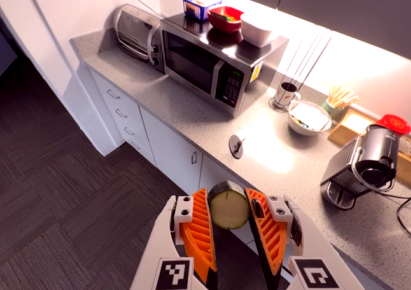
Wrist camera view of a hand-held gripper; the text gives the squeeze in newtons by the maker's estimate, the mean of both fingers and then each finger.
{"total": 9.4, "left": 9.3, "right": 9.6}